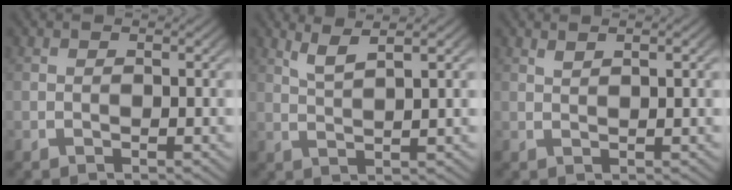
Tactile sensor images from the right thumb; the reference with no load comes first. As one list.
[{"total": 3.6, "force": [2.7, 0.4, 2.4], "torque": [-0.038, 0.010, 0.052]}, {"total": 1.1, "force": [0.8, 0.1, 0.7], "torque": [-0.014, 0.002, 0.020]}]